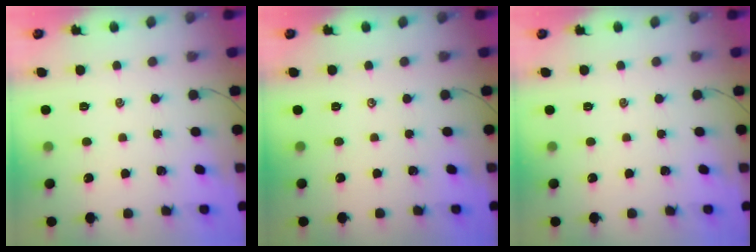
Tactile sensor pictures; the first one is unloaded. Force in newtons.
{"total": 0.0}
{"total": 0.0}